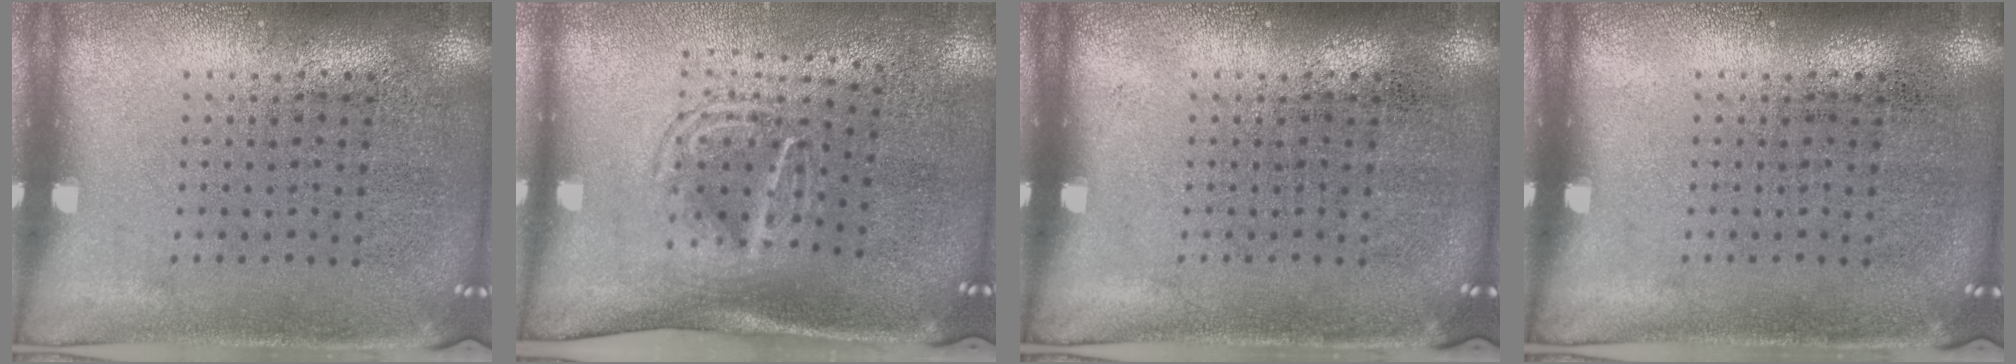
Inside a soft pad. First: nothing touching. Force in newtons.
{"total": 1.6, "press": 1.2, "slide": 1.1}
{"total": 0.0}
{"total": 0.0}